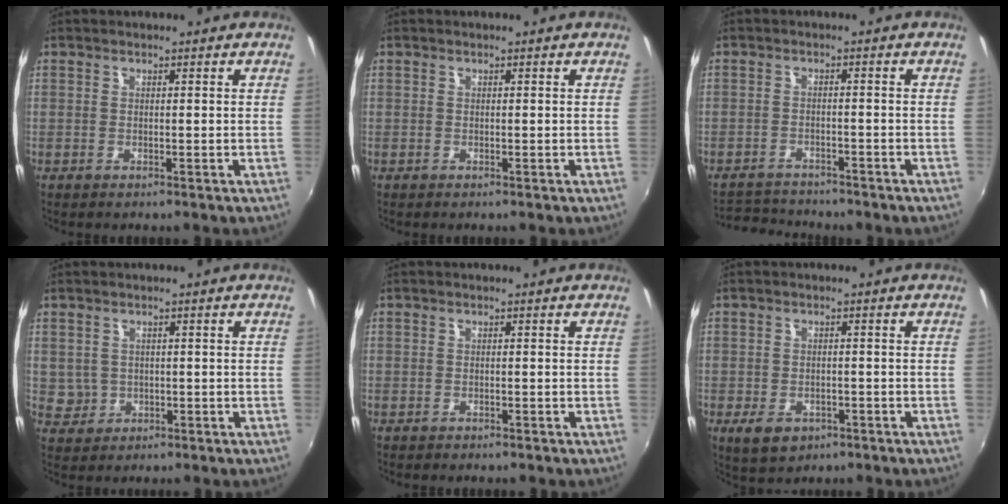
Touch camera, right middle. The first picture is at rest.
{"total": 0.0}
{"total": 6.8, "force": [-6.4, 1.8, 1.3], "torque": [-0.048, -0.001, -0.101]}
{"total": 3.4, "force": [0.1, 3.3, 0.7], "torque": [-0.011, 0.003, 0.008]}
{"total": 1.1, "force": [-0.9, 0.5, 0.3], "torque": [-0.011, -0.003, -0.014]}
{"total": 5.7, "force": [-2.9, 3.7, 3.2], "torque": [-0.072, -0.015, -0.044]}